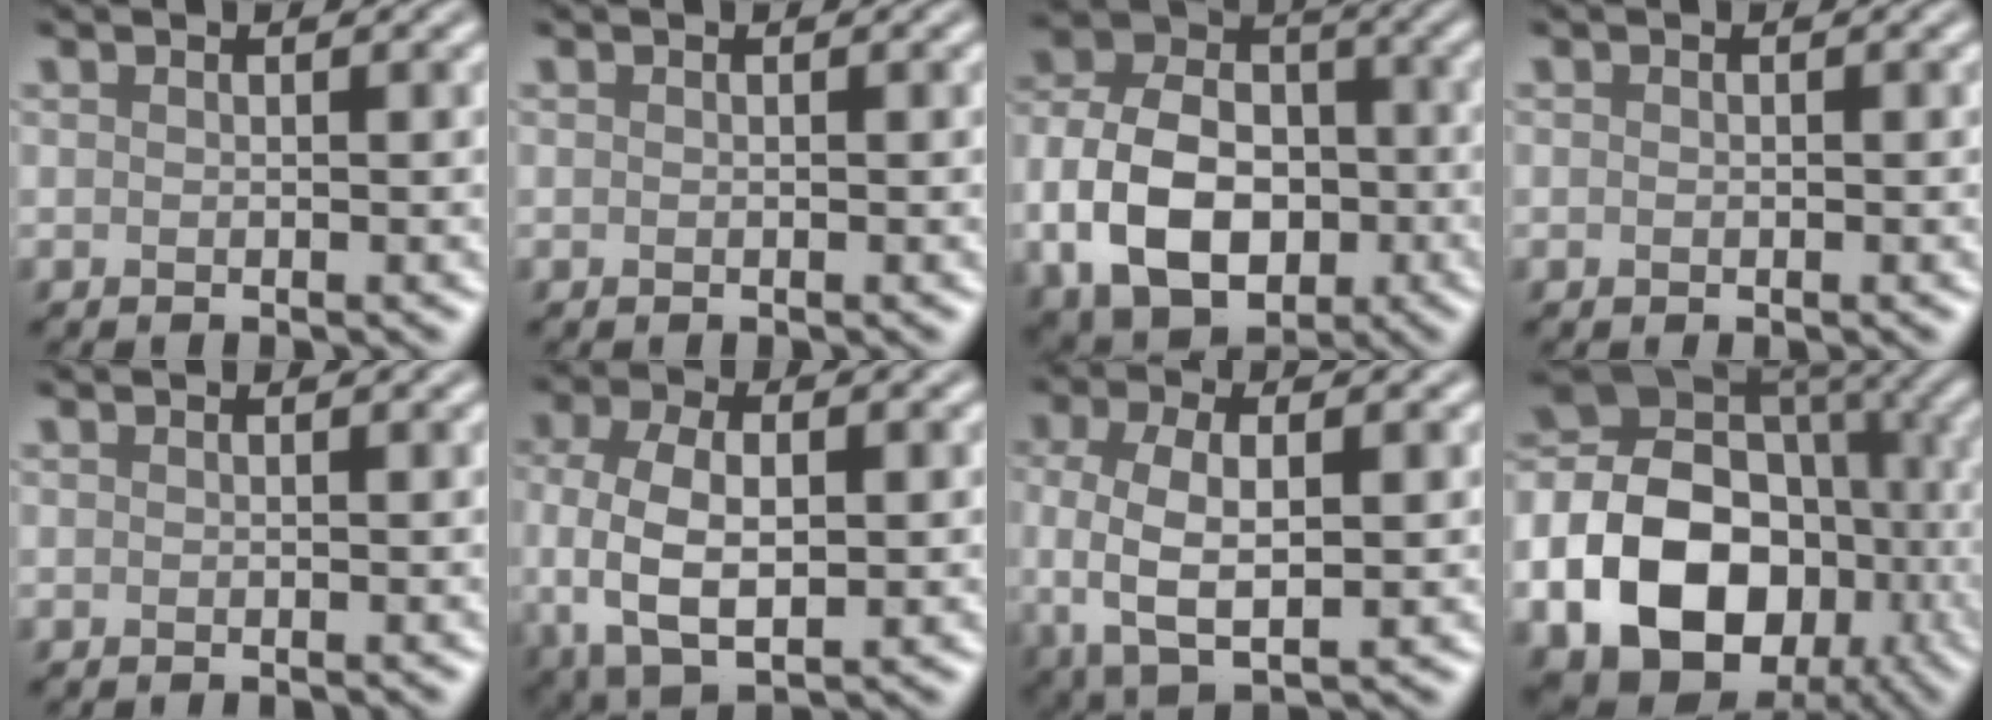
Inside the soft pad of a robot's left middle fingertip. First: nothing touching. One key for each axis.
{"total": 0.0}
{"total": 11.6, "fx": -3.2, "fy": 8.2, "fz": 7.6, "tx": -0.150, "ty": -0.003, "tz": -0.065}
{"total": 0.5, "fx": 0.0, "fy": 0.5, "fz": 0.2, "tx": -0.001, "ty": -0.003, "tz": -0.001}
{"total": 0.0}
{"total": 8.3, "fx": -1.0, "fy": 4.7, "fz": 6.7, "tx": -0.142, "ty": -0.014, "tz": -0.013}
{"total": 6.8, "fx": -0.6, "fy": 3.4, "fz": 5.8, "tx": -0.122, "ty": -0.008, "tz": -0.010}
{"total": 20.9, "fx": -5.7, "fy": 16.5, "fz": 11.6, "tx": -0.235, "ty": -0.017, "tz": -0.099}